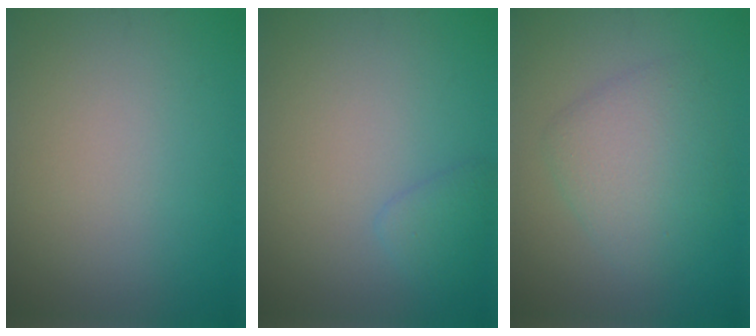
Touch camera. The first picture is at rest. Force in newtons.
{"total": 1.4, "press": 1.4, "slide": 0.1}
{"total": 4.2, "press": 4.2, "slide": 0.2}